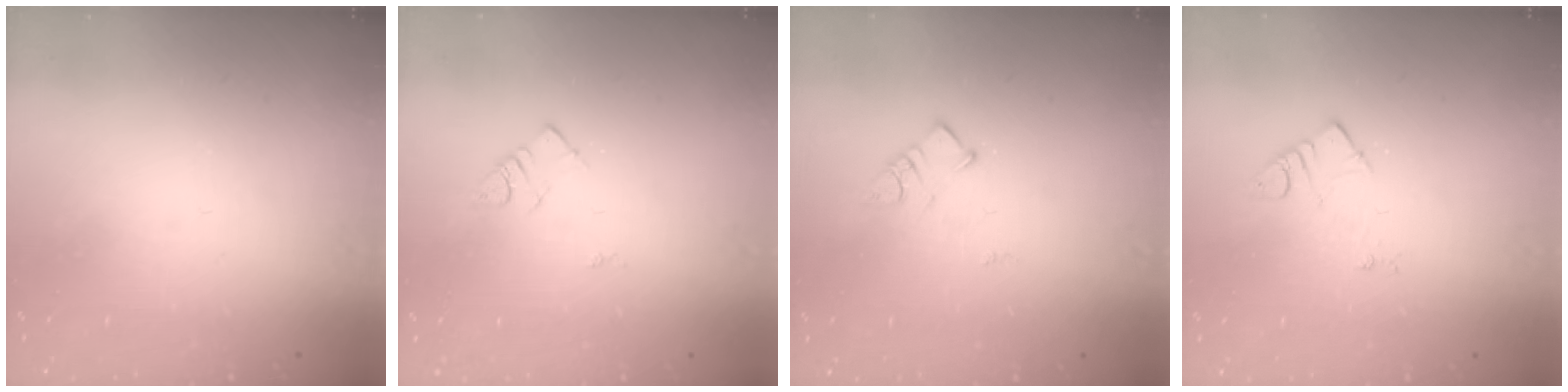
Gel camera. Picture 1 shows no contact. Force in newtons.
{"total": 3.9, "press": 3.9, "slide": 0.5}
{"total": 3.6, "press": 3.5, "slide": 0.4}
{"total": 3.8, "press": 3.8, "slide": 0.5}